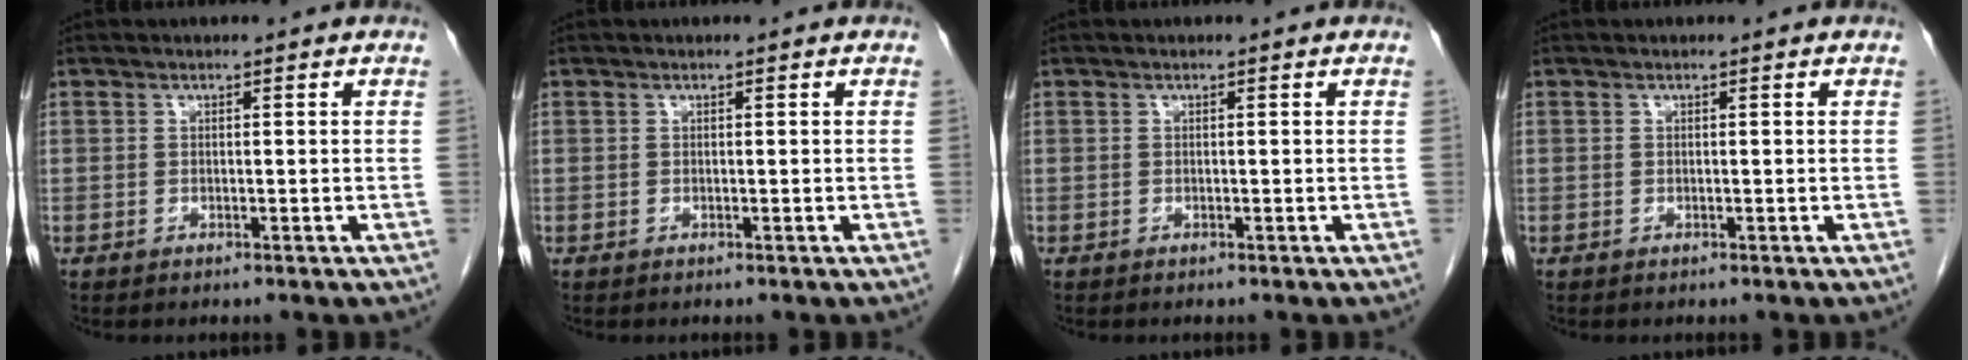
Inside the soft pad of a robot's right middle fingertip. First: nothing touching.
{"total": 0.0}
{"total": 0.0}
{"total": 0.0}